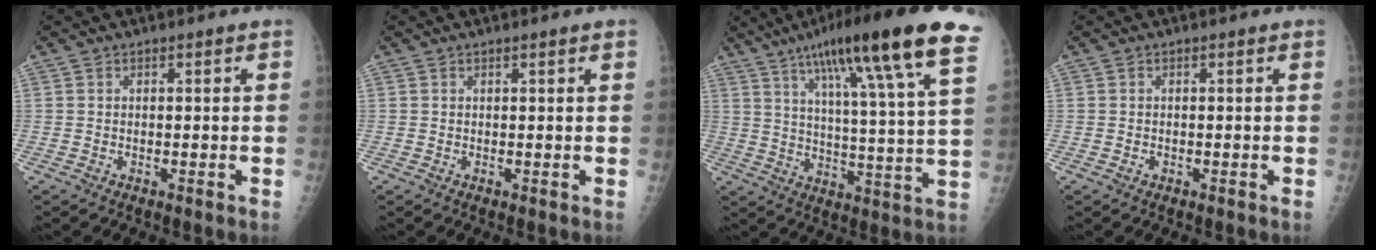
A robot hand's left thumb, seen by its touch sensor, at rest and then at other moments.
{"total": 1.0, "force": [0.7, -0.1, 0.7], "torque": [-0.011, 0.002, 0.009]}
{"total": 24.1, "force": [14.0, 2.7, 19.5], "torque": [-0.289, -0.025, 0.199]}
{"total": 0.6, "force": [-0.2, 0.5, 0.2], "torque": [-0.003, 0.001, -0.004]}